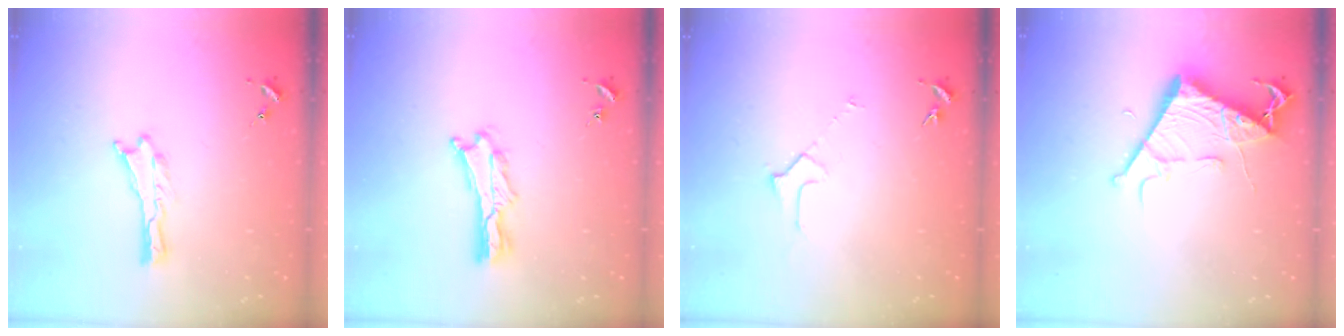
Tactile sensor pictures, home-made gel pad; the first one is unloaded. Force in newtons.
{"total": 2.1, "press": 2.1, "slide": 0.3}
{"total": 2.3, "press": 2.3, "slide": 0.2}
{"total": 7.9, "press": 7.9, "slide": 0.9}